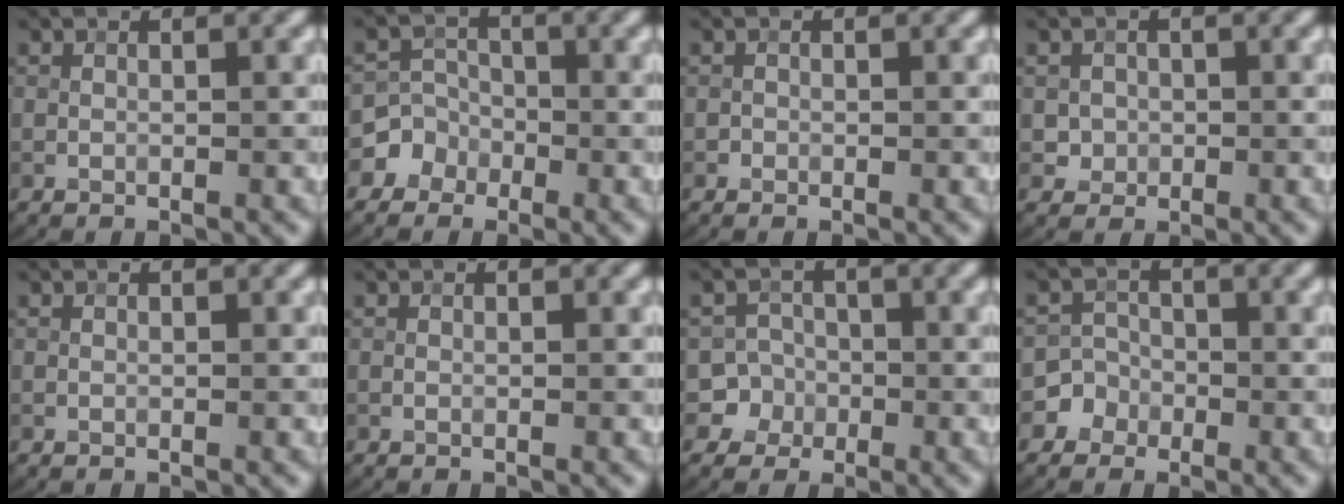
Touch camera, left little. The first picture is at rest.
{"total": 4.2, "force": [-2.2, 3.6, -0.2], "torque": [0.034, 0.006, -0.058]}
{"total": 0.5, "force": [-0.3, 0.4, -0.1], "torque": [0.003, 0.001, -0.005]}
{"total": 1.5, "force": [0.0, 1.5, 0.1], "torque": [0.014, 0.000, 0.000]}
{"total": 0.0}
{"total": 0.0}
{"total": 4.7, "force": [-1.5, 4.4, -0.2], "torque": [0.032, 0.009, -0.040]}
{"total": 3.9, "force": [-1.9, 3.3, -0.4], "torque": [0.044, 0.005, -0.049]}